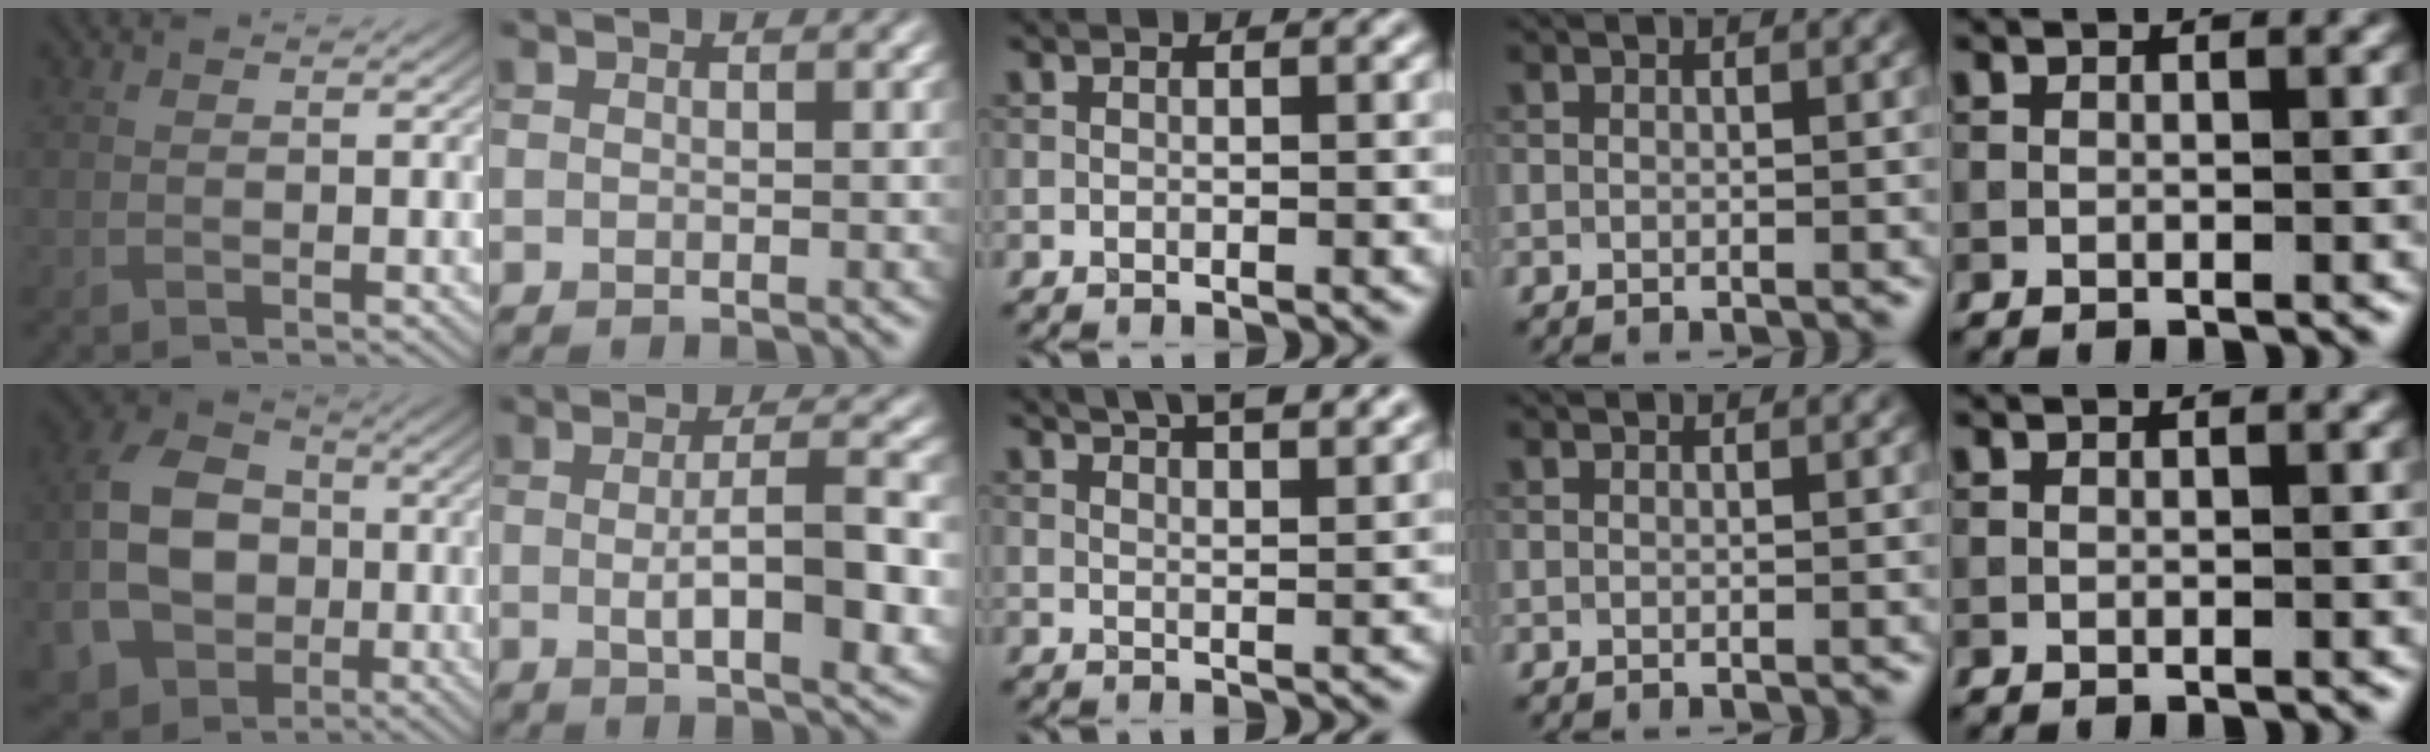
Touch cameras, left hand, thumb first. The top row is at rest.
{"thumb": {"total": 13.5, "force": [-2.7, 10.7, 7.9], "torque": [-0.208, -0.028, -0.050]}, "index": {"total": 7.3, "force": [-0.5, 2.0, 7.0], "torque": [-0.108, -0.009, -0.003]}, "middle": {"total": 7.0, "force": [5.2, 2.2, 4.0], "torque": [-0.026, 0.031, 0.042]}}